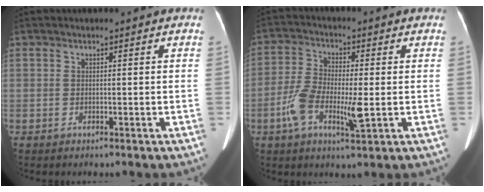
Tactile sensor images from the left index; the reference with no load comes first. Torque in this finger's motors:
{"motor_torque": [1.18, 0.27, 0.60, 0.21]}